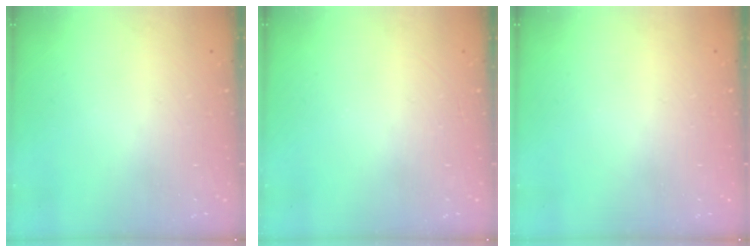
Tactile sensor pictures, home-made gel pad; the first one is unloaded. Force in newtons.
{"total": 0.0}
{"total": 0.0}